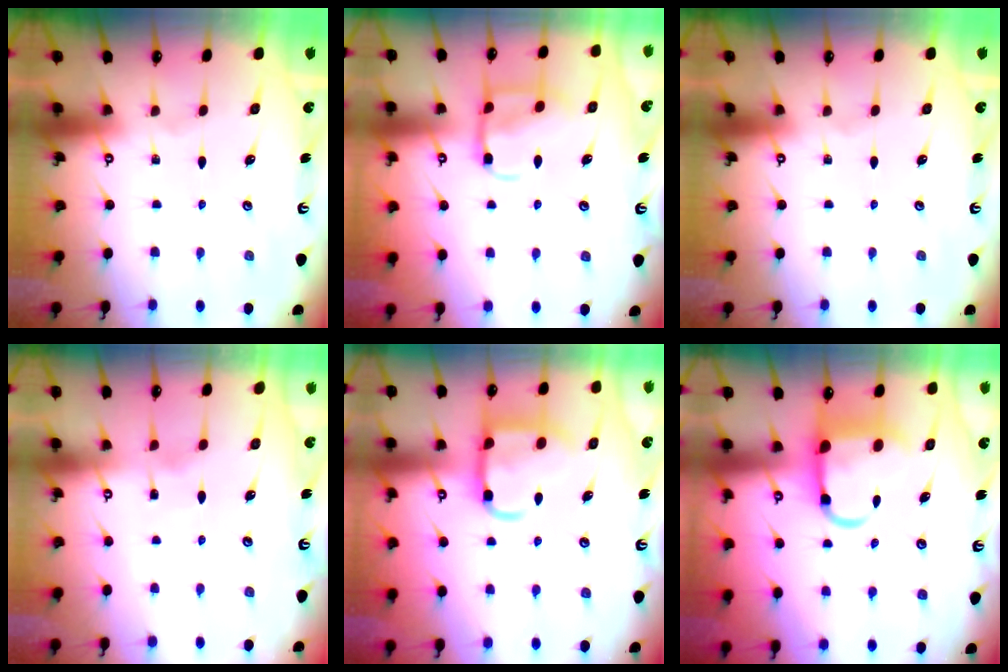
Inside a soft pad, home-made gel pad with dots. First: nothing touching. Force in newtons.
{"total": 11.2, "press": 11.1, "slide": 1.0}
{"total": 0.0}
{"total": 3.2, "press": 3.2, "slide": 0.5}
{"total": 13.4, "press": 13.3, "slide": 1.5}
{"total": 9.7, "press": 9.6, "slide": 1.2}